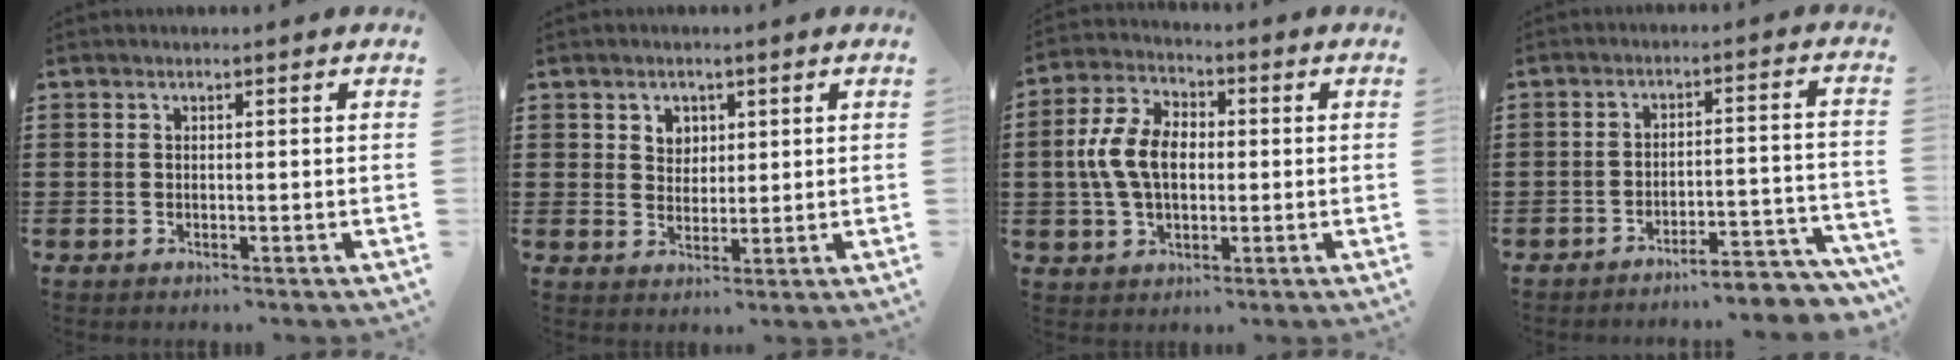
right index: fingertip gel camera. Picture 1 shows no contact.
{"total": 2.8, "force": [1.5, 2.4, 0.6], "torque": [-0.021, 0.011, 0.026]}
{"total": 8.6, "force": [-0.2, 5.7, 6.5], "torque": [-0.159, 0.009, -0.011]}
{"total": 4.8, "force": [-4.5, 0.1, 1.5], "torque": [-0.027, -0.007, -0.091]}